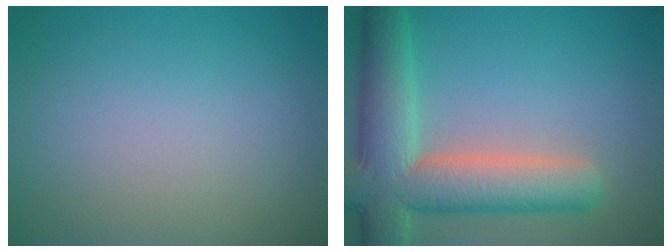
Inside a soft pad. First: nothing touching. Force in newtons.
{"total": 9.7, "press": 9.7, "slide": 0.9}